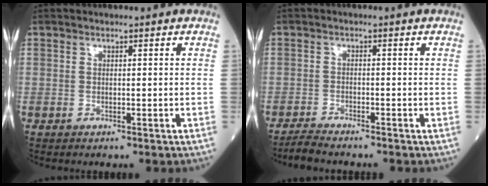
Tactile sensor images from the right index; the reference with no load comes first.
{"total": 3.4, "force": [-3.3, 0.1, 1.1], "torque": [-0.021, -0.012, -0.058]}